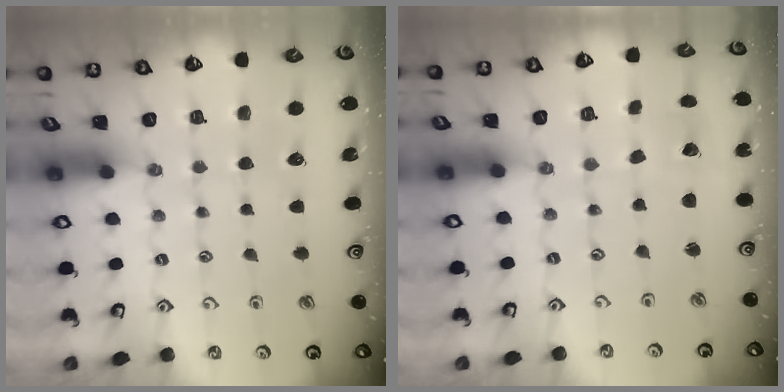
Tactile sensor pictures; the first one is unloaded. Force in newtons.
{"total": 1.5, "press": 1.5, "slide": 0.2}